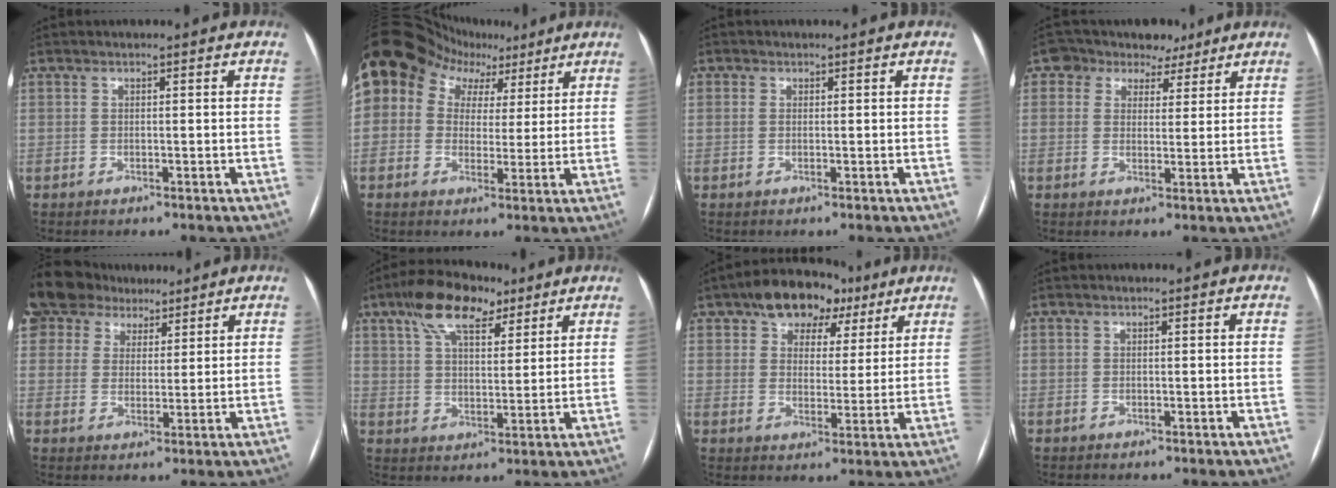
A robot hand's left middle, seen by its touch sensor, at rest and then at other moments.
{"total": 16.5, "force": [8.0, 12.3, 7.6], "torque": [-0.149, 0.081, 0.133]}
{"total": 1.0, "force": [0.2, 0.8, 0.6], "torque": [-0.020, 0.006, 0.005]}
{"total": 7.1, "force": [5.1, 4.8, 1.1], "torque": [-0.007, 0.019, 0.068]}
{"total": 14.8, "force": [10.1, 10.1, 4.1], "torque": [-0.121, 0.047, 0.186]}
{"total": 11.5, "force": [7.3, 4.8, 7.5], "torque": [-0.140, 0.027, 0.130]}
{"total": 10.6, "force": [6.4, 6.7, 5.1], "torque": [-0.071, 0.033, 0.098]}
{"total": 0.0}